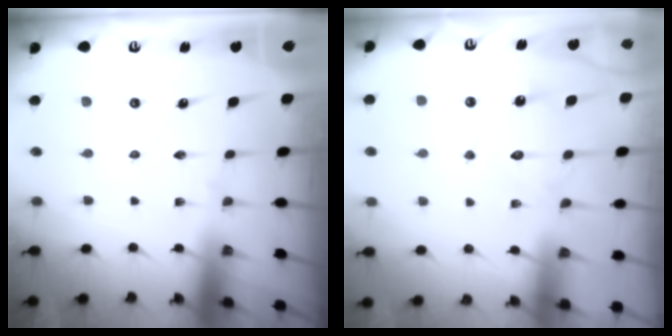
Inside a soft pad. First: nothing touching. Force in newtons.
{"total": 12.4, "press": 12.3, "slide": 1.1}